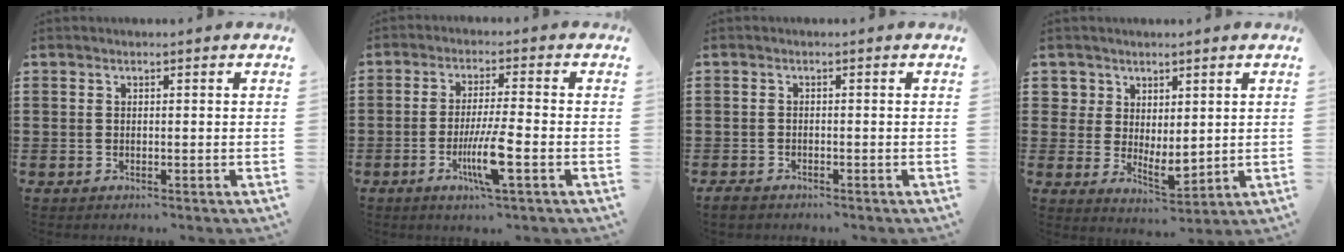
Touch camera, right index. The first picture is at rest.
{"total": 7.6, "force": [-2.6, 0.6, 7.1], "torque": [-0.141, -0.020, -0.051]}
{"total": 1.2, "force": [-1.1, 0.5, 0.2], "torque": [-0.006, 0.001, -0.023]}
{"total": 4.6, "force": [2.6, 3.4, 1.6], "torque": [-0.042, -0.004, 0.050]}